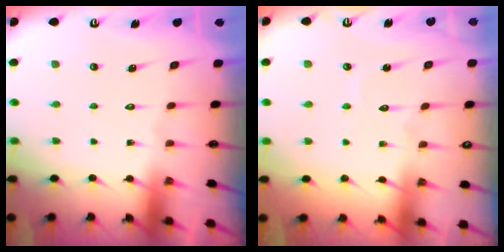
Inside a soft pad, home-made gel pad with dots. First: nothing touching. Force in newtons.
{"total": 3.8, "press": 3.8, "slide": 0.2}